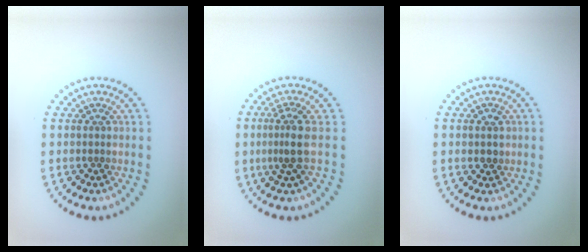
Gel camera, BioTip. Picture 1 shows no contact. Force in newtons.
{"total": 2.6, "press": 1.9, "slide": 1.7}
{"total": 1.4, "press": 1.4, "slide": 0.5}